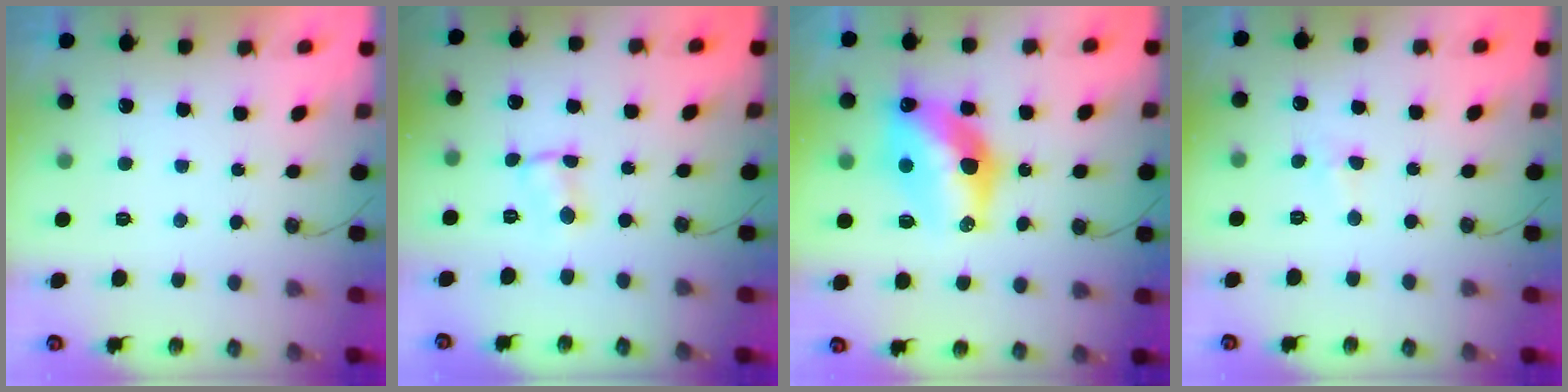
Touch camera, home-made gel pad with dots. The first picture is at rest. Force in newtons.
{"total": 1.8, "press": 1.8, "slide": 0.2}
{"total": 14.6, "press": 14.6, "slide": 1.3}
{"total": 2.1, "press": 2.0, "slide": 0.3}